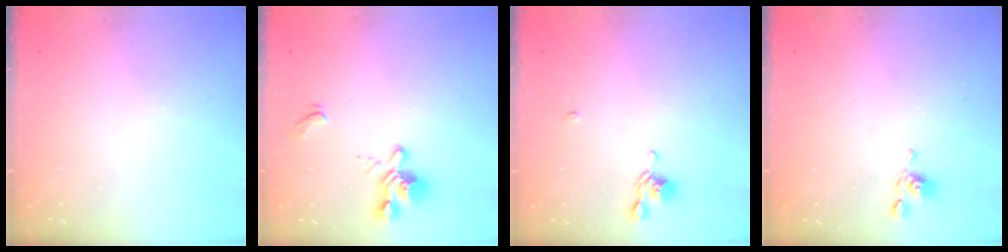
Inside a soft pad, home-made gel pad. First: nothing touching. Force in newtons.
{"total": 2.6, "press": 2.3, "slide": 1.3}
{"total": 1.0, "press": 0.8, "slide": 0.5}
{"total": 5.7, "press": 5.7, "slide": 0.0}